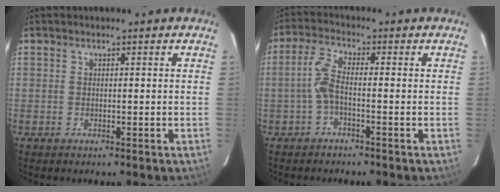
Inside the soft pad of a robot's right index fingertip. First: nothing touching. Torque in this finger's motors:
{"motor_torque": [0.29, 0.03, 0.26, 0.08]}